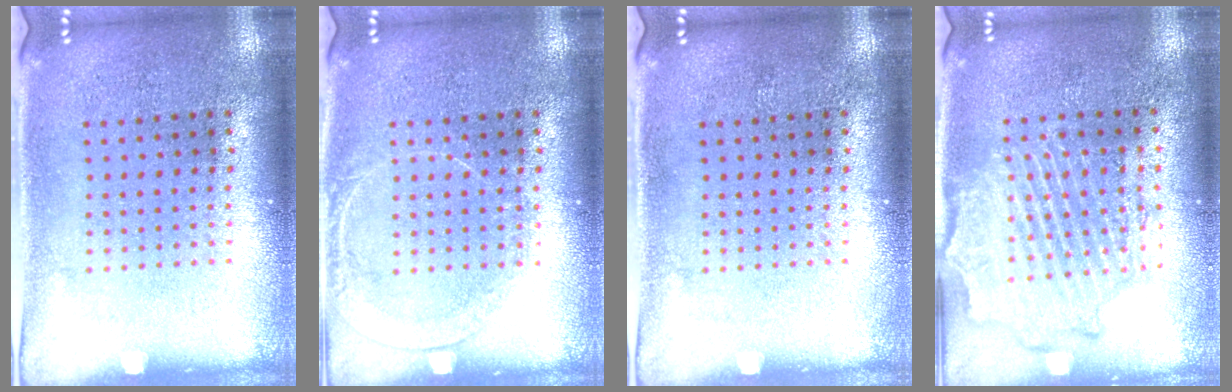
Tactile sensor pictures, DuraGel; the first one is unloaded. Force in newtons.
{"total": 1.4, "press": 1.4, "slide": 0.1}
{"total": 0.0}
{"total": 2.1, "press": 2.1, "slide": 0.4}